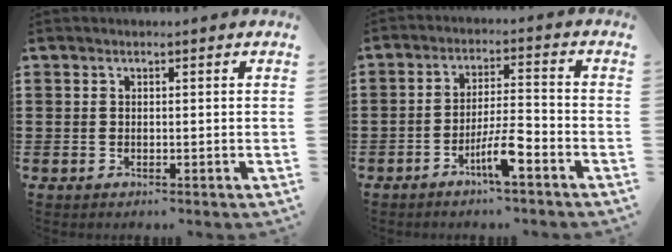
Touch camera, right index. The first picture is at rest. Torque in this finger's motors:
{"motor_torque": [2.14, 0.00, 0.65, 0.09]}